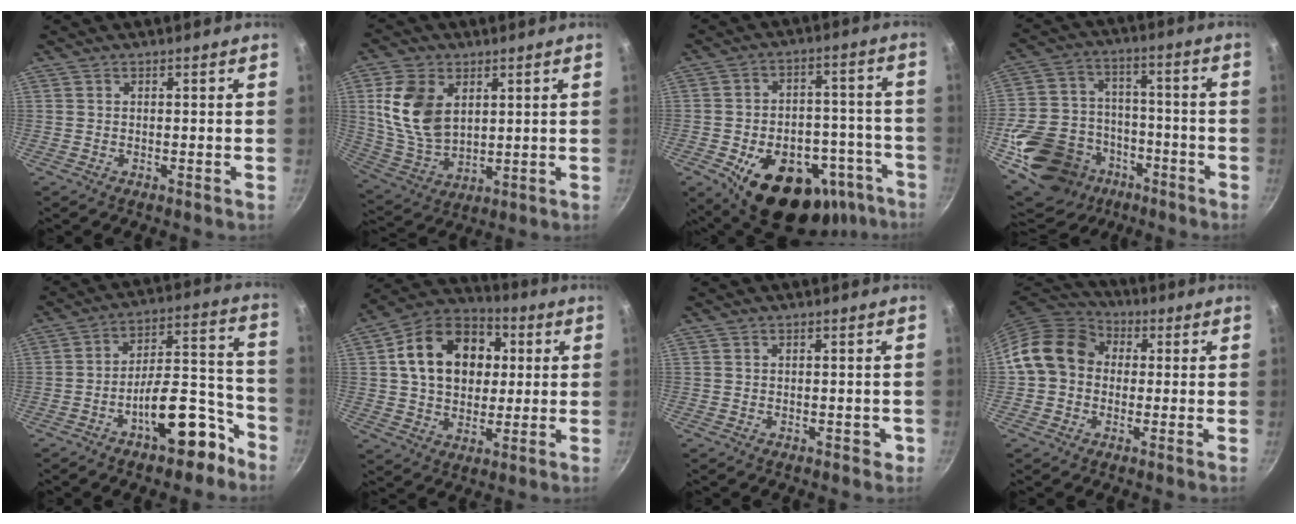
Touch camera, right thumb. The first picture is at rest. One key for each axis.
{"total": 13.3, "fx": 3.6, "fy": 8.8, "fz": 9.3, "tx": -0.166, "ty": -0.021, "tz": 0.084}
{"total": 24.7, "fx": -12.8, "fy": 14.8, "fz": 15.1, "tx": -0.160, "ty": 0.045, "tz": -0.163}
{"total": 21.9, "fx": -10.4, "fy": 16.5, "fz": 9.9, "tx": -0.164, "ty": 0.060, "tz": -0.159}
{"total": 15.3, "fx": -8.4, "fy": 6.5, "fz": 11.0, "tx": -0.117, "ty": 0.087, "tz": -0.118}
{"total": 18.2, "fx": 3.5, "fy": 13.6, "fz": 11.6, "tx": -0.161, "ty": 0.022, "tz": 0.049}
{"total": 1.2, "fx": -0.1, "fy": 0.9, "fz": 0.8, "tx": -0.001, "ty": 0.002, "tz": 0.000}
{"total": 12.6, "fx": 1.2, "fy": 10.5, "fz": 6.9, "tx": -0.089, "ty": 0.029, "tz": 0.004}